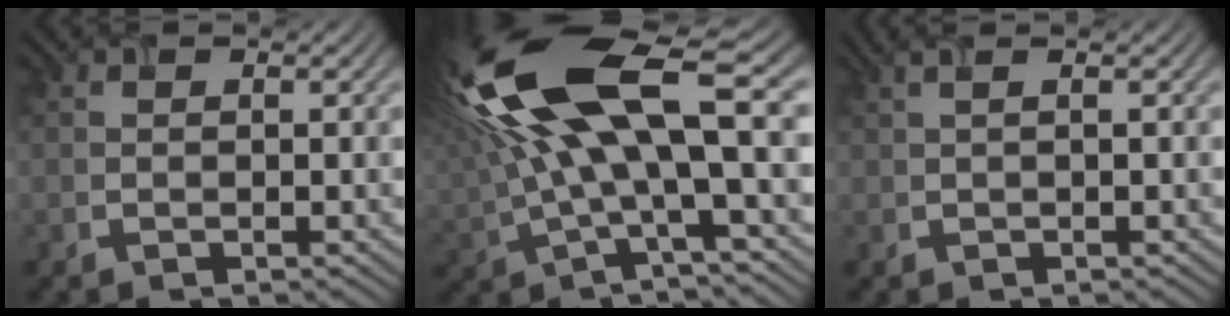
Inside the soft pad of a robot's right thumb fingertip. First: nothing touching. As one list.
[{"total": 18.3, "force": [5.2, 6.7, 16.2], "torque": [-0.339, -0.013, 0.107]}, {"total": 2.2, "force": [0.8, 0.6, 2.0], "torque": [-0.022, 0.007, -0.004]}]